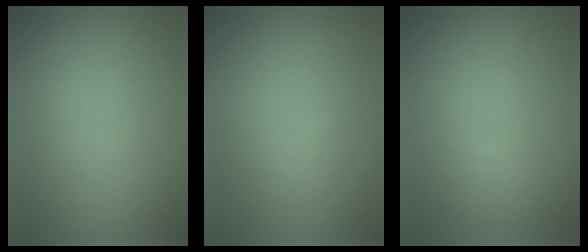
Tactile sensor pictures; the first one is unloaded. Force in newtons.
{"total": 0.7, "press": 0.7, "slide": 0.1}
{"total": 0.9, "press": 0.9, "slide": 0.0}